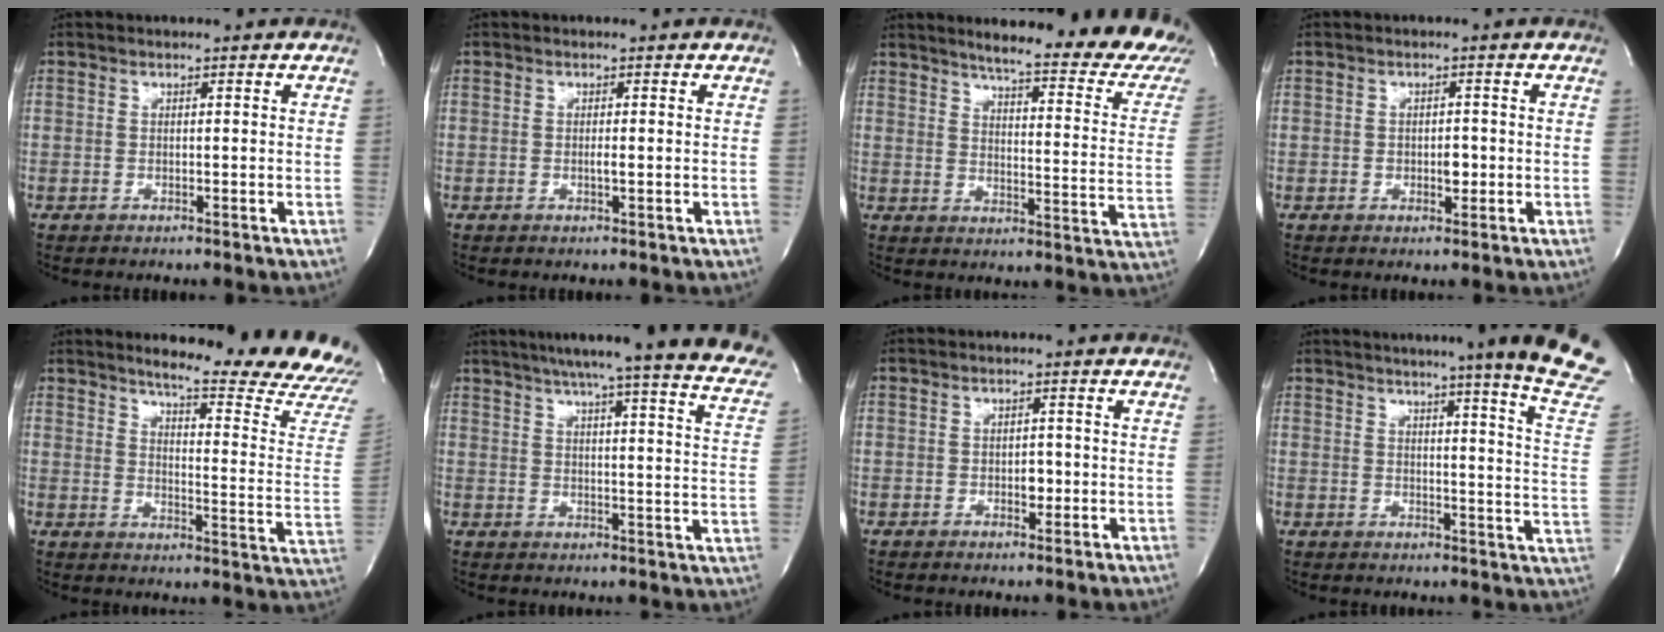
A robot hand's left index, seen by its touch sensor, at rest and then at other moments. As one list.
[{"total": 0.8, "force": [-0.1, -0.1, 0.8], "torque": [-0.017, -0.002, -0.002]}, {"total": 22.7, "force": [19.5, 2.1, 11.6], "torque": [-0.153, -0.073, 0.222]}, {"total": 2.1, "force": [-0.4, 1.2, 1.7], "torque": [-0.023, 0.002, -0.003]}, {"total": 19.9, "force": [18.4, 0.1, 7.5], "torque": [-0.102, -0.116, 0.212]}, {"total": 26.2, "force": [22.3, 1.2, 13.6], "torque": [-0.183, -0.051, 0.259]}, {"total": 1.8, "force": [-0.4, 1.1, 1.4], "torque": [-0.018, 0.002, -0.004]}, {"total": 21.1, "force": [17.3, -1.7, 12.0], "torque": [-0.159, -0.080, 0.198]}]